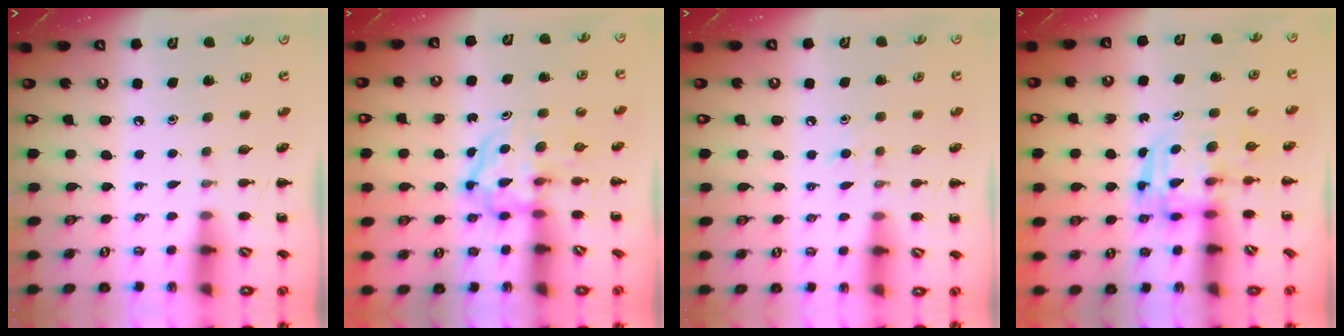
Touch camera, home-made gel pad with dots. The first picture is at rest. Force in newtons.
{"total": 3.9, "press": 3.8, "slide": 0.4}
{"total": 4.2, "press": 4.0, "slide": 1.3}
{"total": 3.1, "press": 3.1, "slide": 0.3}